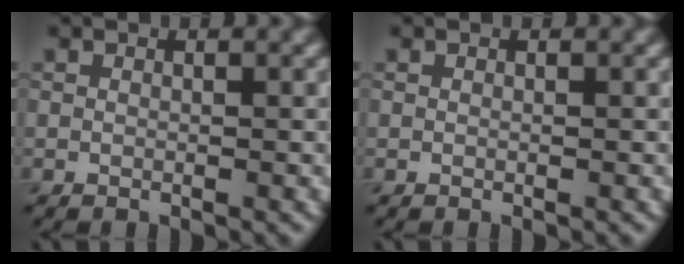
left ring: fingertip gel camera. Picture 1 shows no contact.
{"total": 0.0}